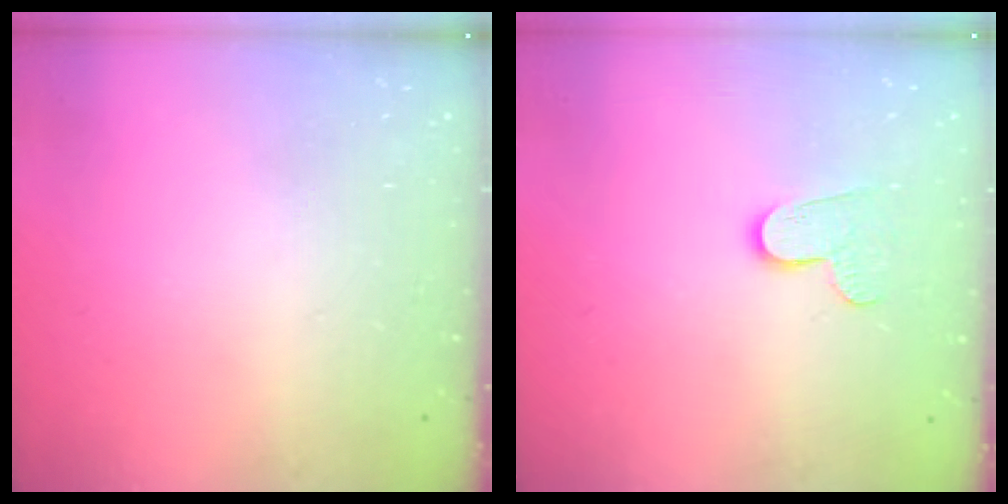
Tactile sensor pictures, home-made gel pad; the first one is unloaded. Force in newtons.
{"total": 6.9, "press": 6.9, "slide": 0.2}